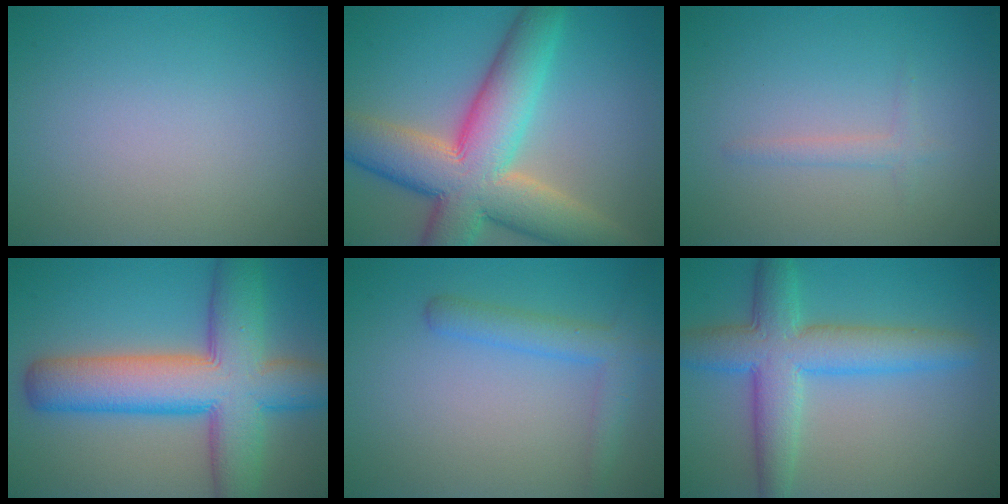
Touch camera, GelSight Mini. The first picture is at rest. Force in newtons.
{"total": 12.1, "press": 12.0, "slide": 0.9}
{"total": 1.2, "press": 1.2, "slide": 0.0}
{"total": 11.6, "press": 11.6, "slide": 0.6}
{"total": 3.0, "press": 3.0, "slide": 0.2}
{"total": 6.7, "press": 6.7, "slide": 0.1}